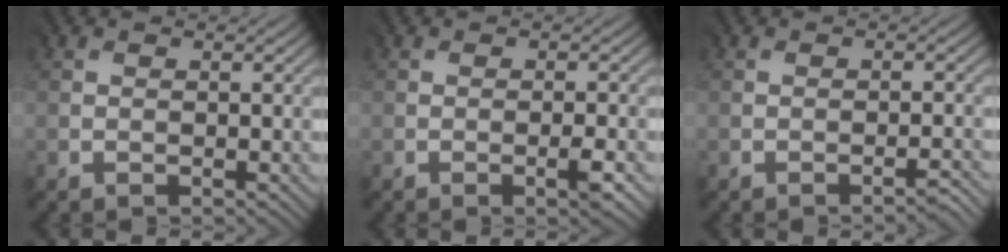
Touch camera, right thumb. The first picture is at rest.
{"total": 2.0, "force": [-1.1, -0.1, 1.7], "torque": [-0.025, -0.003, -0.017]}
{"total": 1.8, "force": [-1.5, -0.1, 1.1], "torque": [-0.013, -0.003, -0.023]}